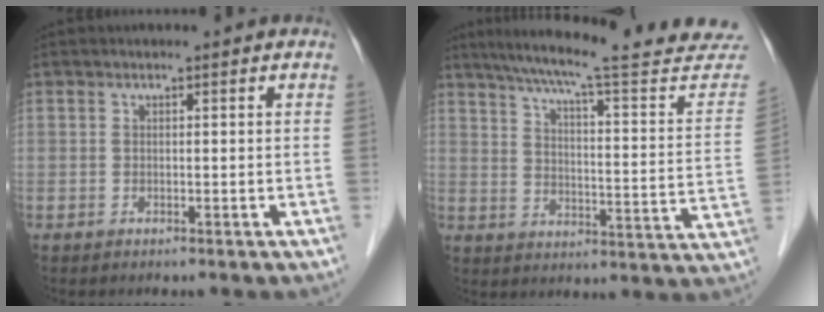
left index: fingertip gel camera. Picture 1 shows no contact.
{"total": 27.5, "force": [24.7, 1.3, 12.1], "torque": [-0.179, -0.069, 0.307]}